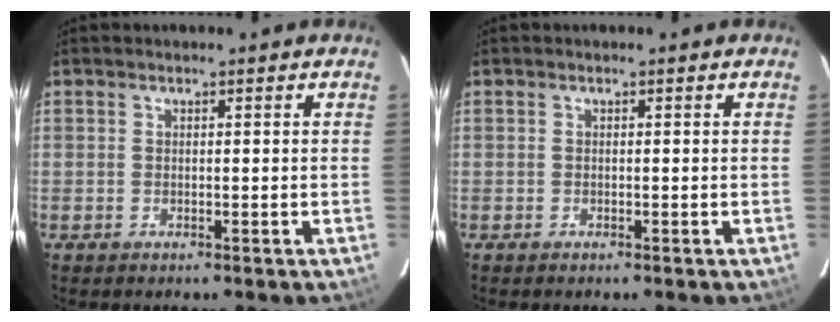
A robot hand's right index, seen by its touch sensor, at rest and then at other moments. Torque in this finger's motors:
{"motor_torque": [-0.04, -0.02, 0.04, 0.01]}